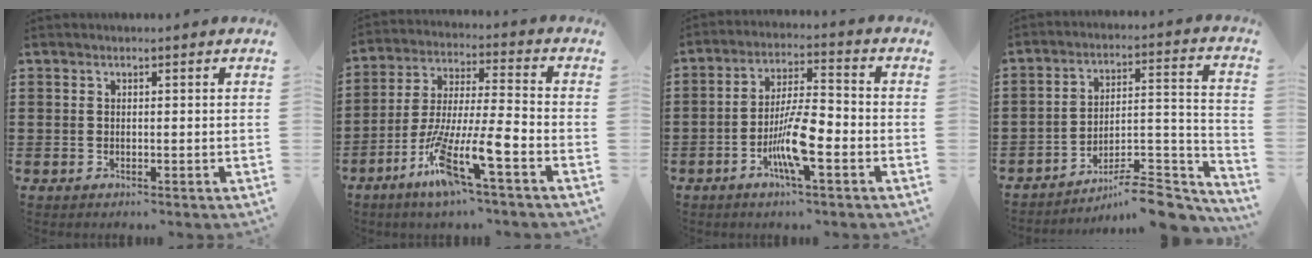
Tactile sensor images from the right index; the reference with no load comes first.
{"total": 12.5, "force": [-7.3, 1.0, 10.1], "torque": [-0.219, -0.022, -0.143]}
{"total": 9.0, "force": [-3.8, 1.8, 7.9], "torque": [-0.162, -0.006, -0.075]}
{"total": 9.1, "force": [-7.9, 1.7, 4.2], "torque": [-0.052, 0.018, -0.150]}